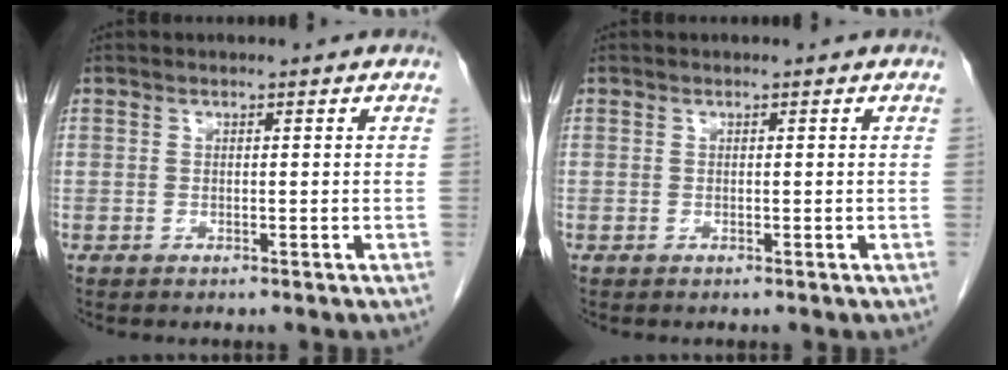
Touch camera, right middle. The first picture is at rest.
{"total": 0.0}